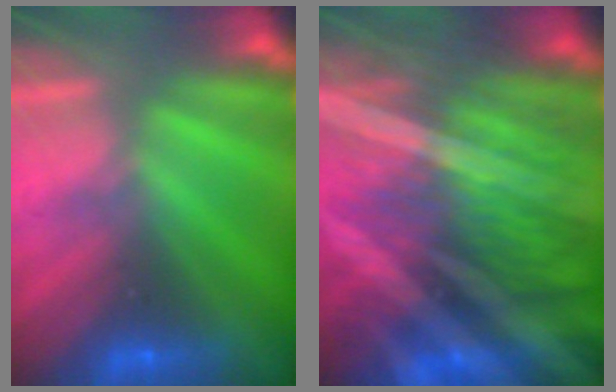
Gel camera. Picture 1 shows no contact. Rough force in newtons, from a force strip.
{"total": 8.2}